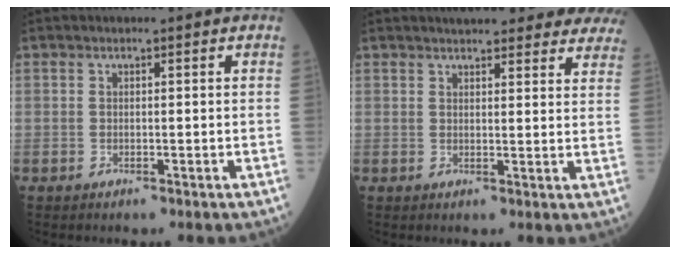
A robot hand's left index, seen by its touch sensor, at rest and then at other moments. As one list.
[{"total": 20.3, "force": [18.6, 4.2, 6.9], "torque": [-0.076, -0.018, 0.207]}]